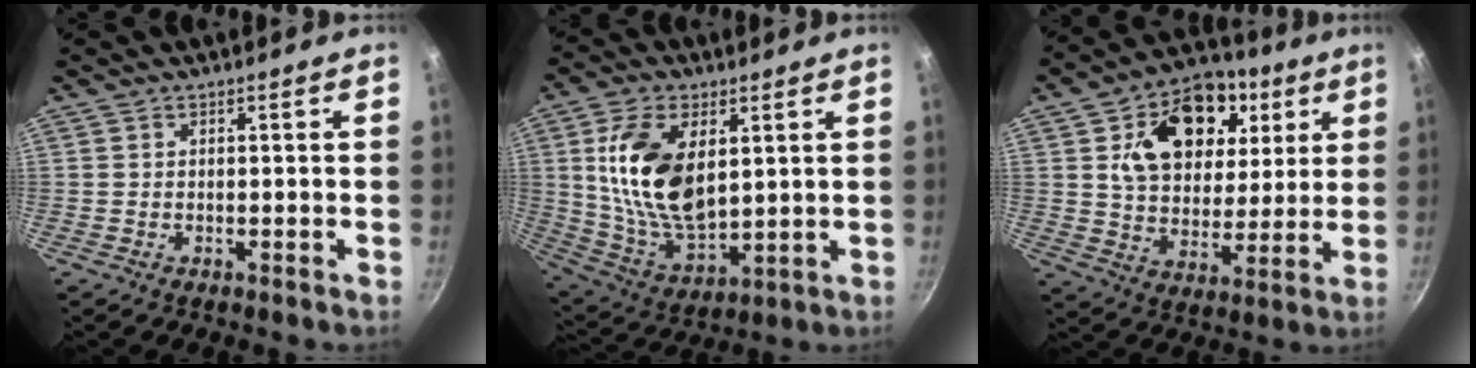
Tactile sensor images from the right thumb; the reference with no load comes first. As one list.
[{"total": 17.8, "force": [4.1, 9.9, 14.1], "torque": [-0.251, -0.022, 0.091]}, {"total": 20.6, "force": [7.1, 14.5, 12.8], "torque": [-0.181, -0.007, 0.110]}]